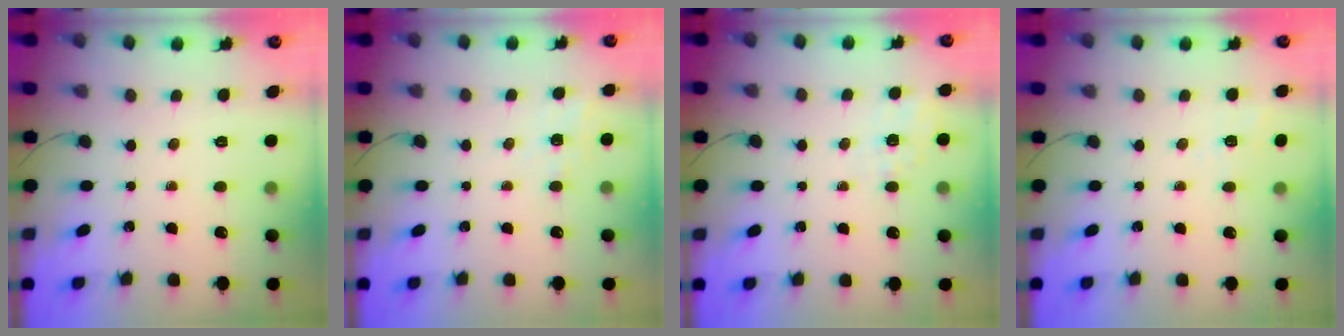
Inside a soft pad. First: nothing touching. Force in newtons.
{"total": 5.9, "press": 5.6, "slide": 1.7}
{"total": 1.4, "press": 0.4, "slide": 1.4}
{"total": 3.7, "press": 3.3, "slide": 1.7}